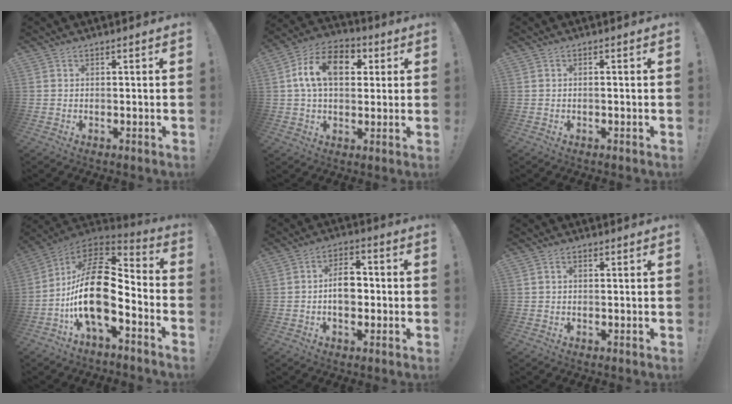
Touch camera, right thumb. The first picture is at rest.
{"total": 14.6, "force": [3.8, 9.4, 10.6], "torque": [-0.179, 0.010, 0.069]}
{"total": 0.8, "force": [-0.6, -0.1, 0.5], "torque": [-0.016, 0.001, -0.009]}
{"total": 20.4, "force": [-3.4, 9.0, 18.0], "torque": [-0.360, 0.016, -0.058]}
{"total": 8.7, "force": [-0.6, 5.9, 6.4], "torque": [-0.100, 0.010, -0.016]}
{"total": 1.3, "force": [0.1, 0.7, 1.0], "torque": [-0.022, 0.005, 0.000]}